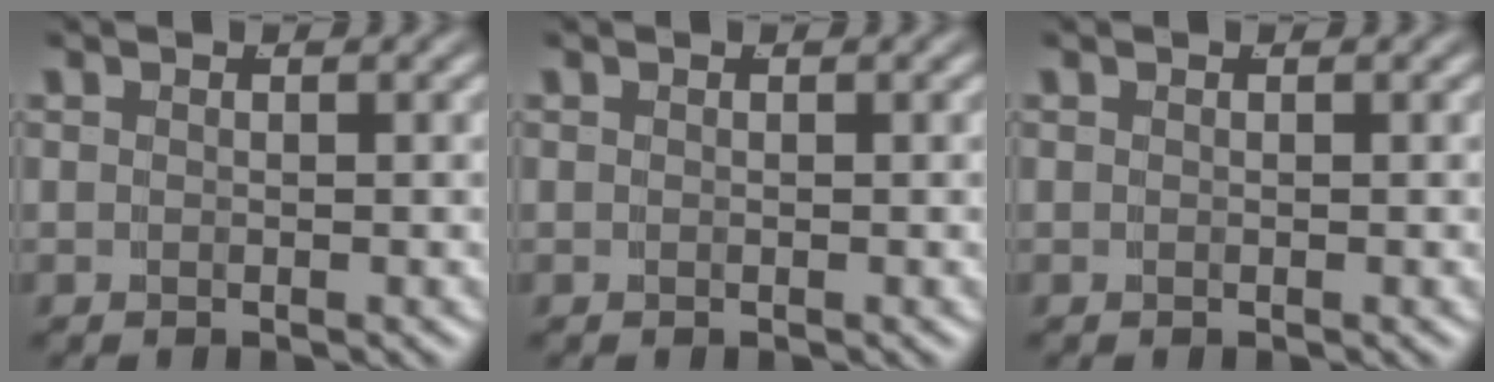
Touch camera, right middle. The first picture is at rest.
{"total": 0.0}
{"total": 0.0}